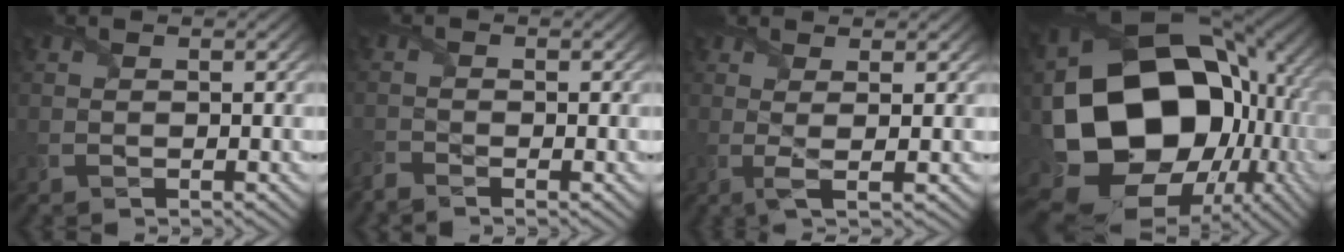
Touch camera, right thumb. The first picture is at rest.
{"total": 1.8, "force": [-1.8, 0.2, 0.4], "torque": [-0.014, -0.010, -0.046]}
{"total": 2.9, "force": [0.5, 0.4, 2.9], "torque": [-0.056, 0.001, 0.005]}
{"total": 22.9, "force": [-2.1, 17.9, 14.1], "torque": [-0.318, -0.071, 0.004]}